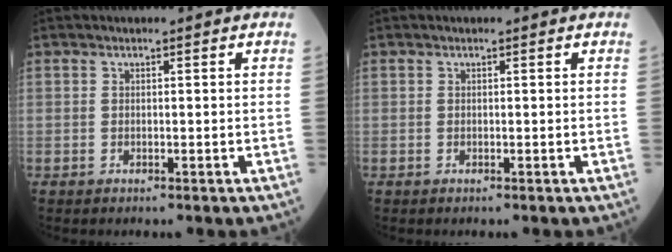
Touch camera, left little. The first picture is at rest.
{"total": 0.0}